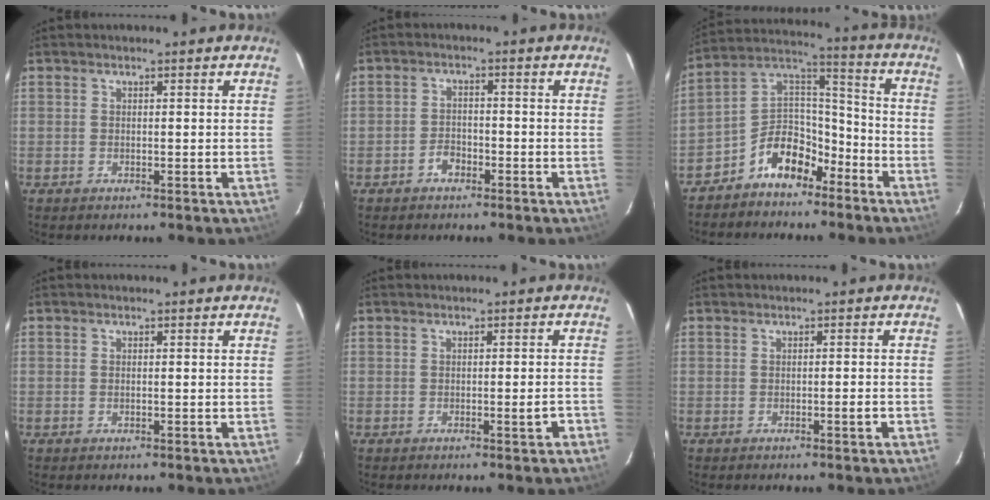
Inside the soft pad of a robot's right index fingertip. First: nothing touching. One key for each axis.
{"total": 2.7, "fx": -1.8, "fy": 1.8, "fz": 0.7, "tx": -0.017, "ty": 0.007, "tz": -0.028}
{"total": 10.8, "fx": -7.5, "fy": 6.4, "fz": 4.5, "tx": -0.094, "ty": 0.055, "tz": -0.131}
{"total": 0.0}
{"total": 1.8, "fx": -1.1, "fy": 0.1, "fz": 1.4, "tx": -0.021, "ty": 0.002, "tz": -0.014}
{"total": 1.0, "fx": -0.6, "fy": 0.0, "fz": 0.8, "tx": -0.011, "ty": 0.001, "tz": -0.010}